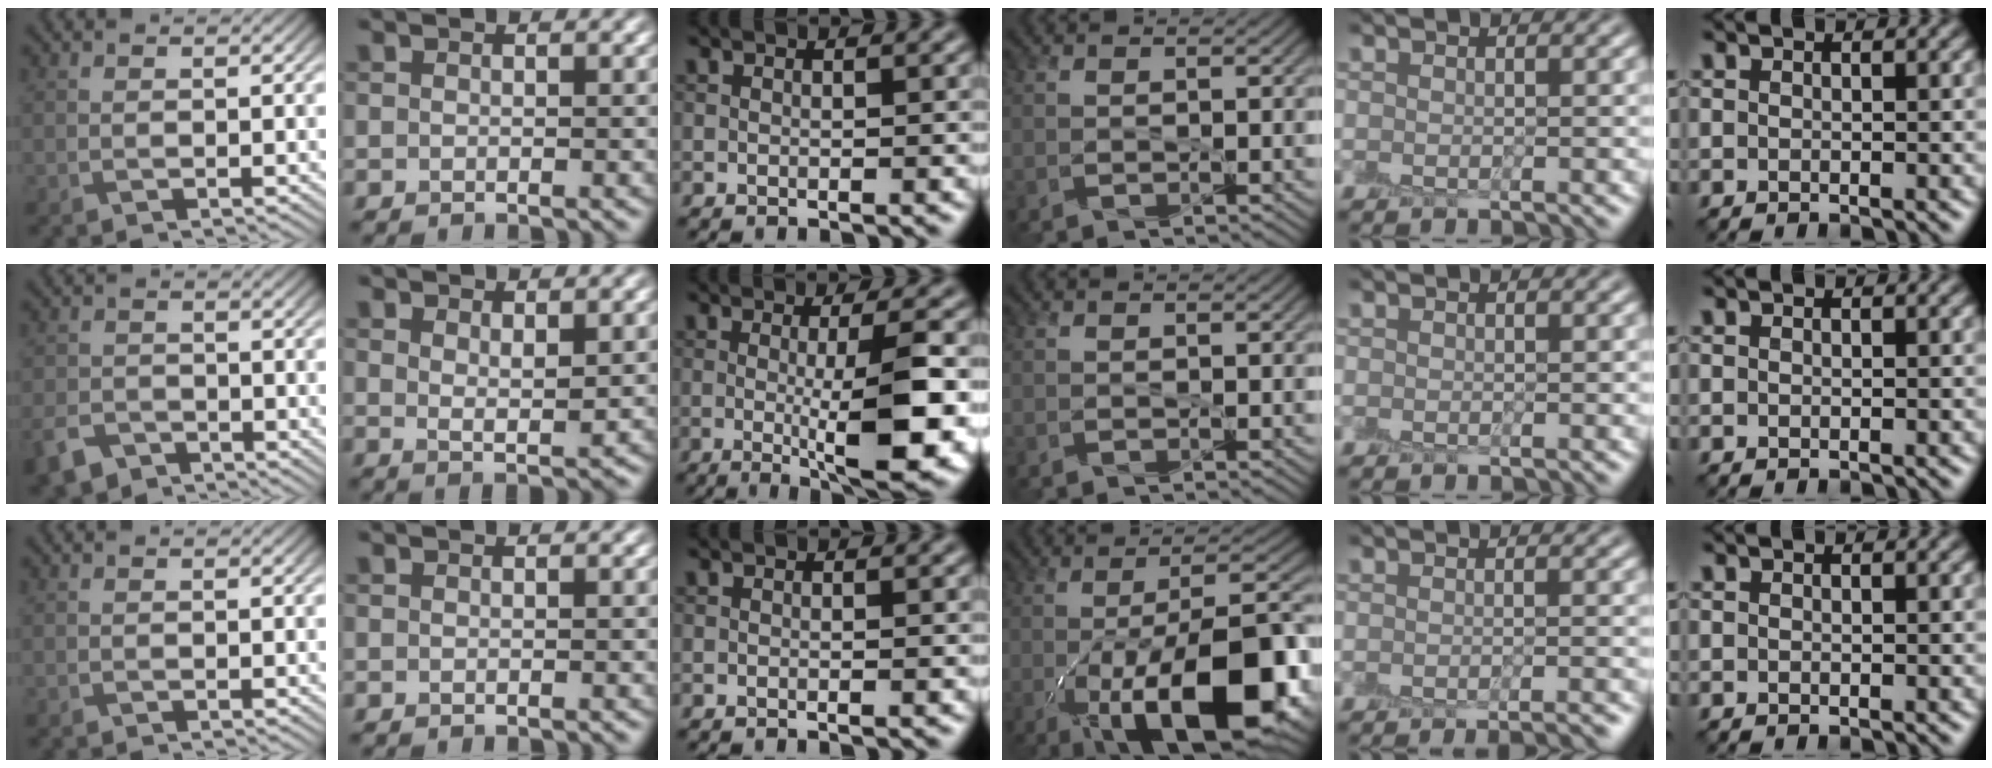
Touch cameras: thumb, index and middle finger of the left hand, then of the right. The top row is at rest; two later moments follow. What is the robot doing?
{"motion": "peel", "object": "shipping label"}